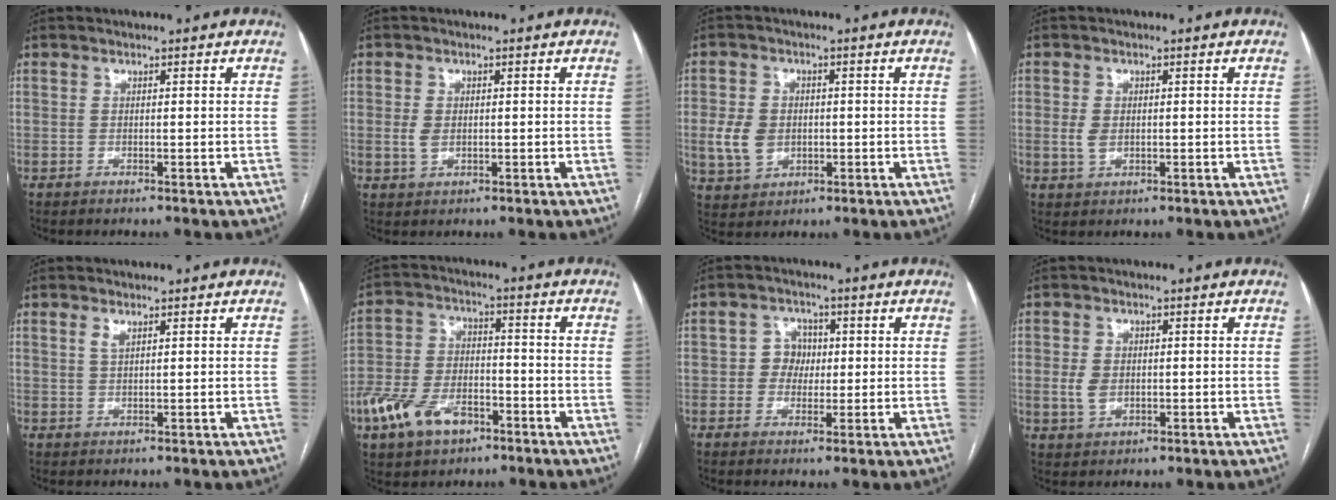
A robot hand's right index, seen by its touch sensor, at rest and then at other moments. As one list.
[{"total": 2.5, "force": [0.0, 1.7, 1.9], "torque": [-0.036, 0.001, 0.005]}, {"total": 6.8, "force": [-0.5, 5.5, 4.0], "torque": [-0.084, 0.010, 0.002]}, {"total": 2.8, "force": [0.0, 1.9, 2.0], "torque": [-0.040, 0.002, 0.006]}, {"total": 1.3, "force": [0.8, 0.4, 1.0], "torque": [-0.023, 0.001, 0.018]}, {"total": 11.1, "force": [-5.9, 6.2, 7.2], "torque": [-0.153, 0.010, -0.104]}, {"total": 4.2, "force": [0.2, 3.8, 1.6], "torque": [-0.022, 0.016, 0.003]}, {"total": 3.6, "force": [0.0, 2.6, 2.5], "torque": [-0.051, 0.004, 0.006]}]